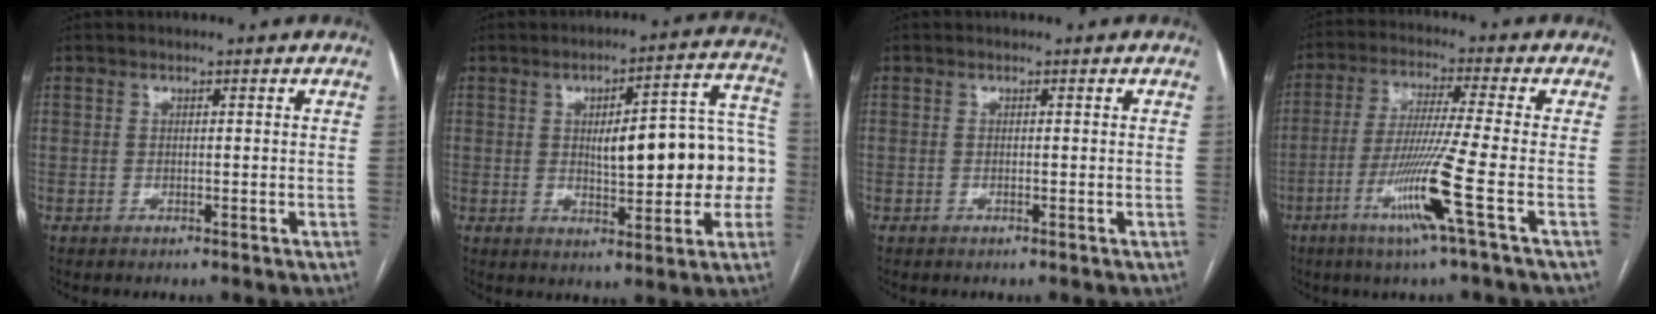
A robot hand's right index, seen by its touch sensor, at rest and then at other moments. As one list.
[{"total": 15.2, "force": [-0.4, 4.3, 14.5], "torque": [-0.180, 0.039, 0.004]}, {"total": 0.0}, {"total": 10.3, "force": [-4.1, -2.3, 9.2], "torque": [-0.178, -0.025, -0.084]}]